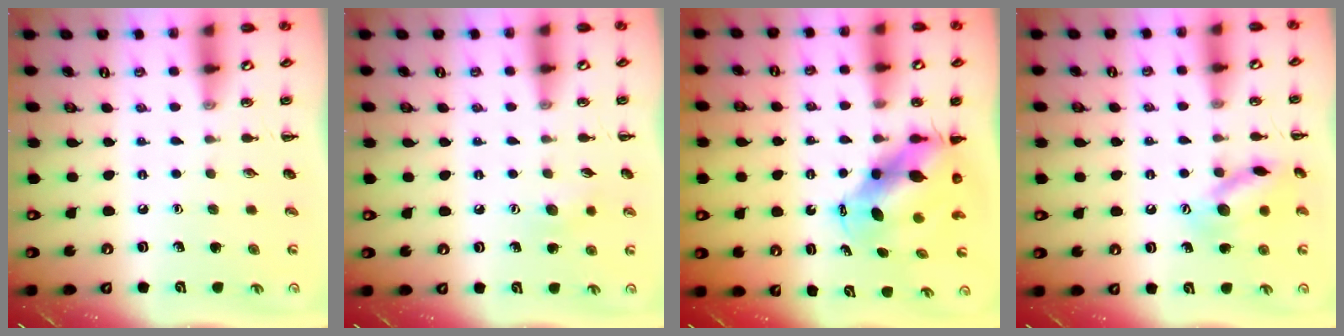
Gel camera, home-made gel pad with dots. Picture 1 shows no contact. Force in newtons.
{"total": 6.4, "press": 6.2, "slide": 1.4}
{"total": 7.2, "press": 7.0, "slide": 1.9}
{"total": 13.0, "press": 13.0, "slide": 0.8}